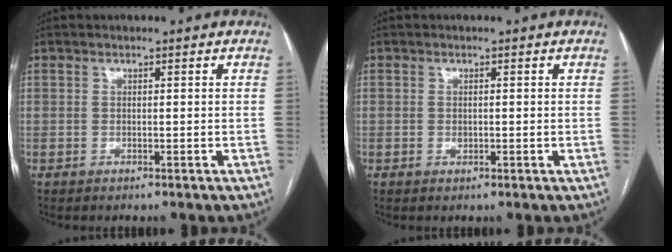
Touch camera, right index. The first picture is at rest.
{"total": 0.7, "force": [0.1, 0.5, 0.5], "torque": [-0.006, 0.001, 0.003]}